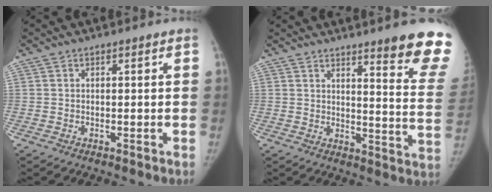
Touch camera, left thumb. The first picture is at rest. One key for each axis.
{"total": 15.7, "fx": 12.0, "fy": 1.2, "fz": 10.0, "tx": -0.092, "ty": -0.100, "tz": 0.144}